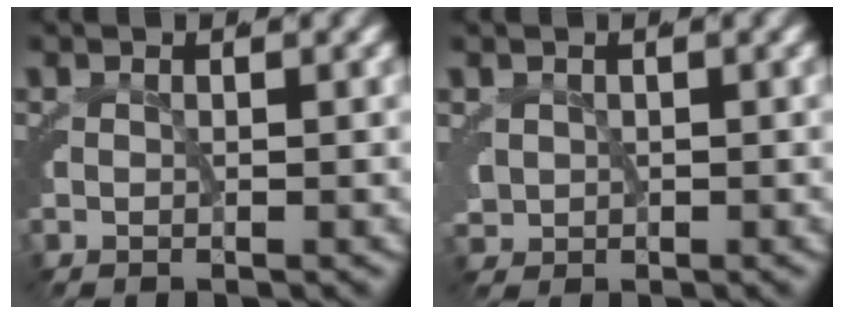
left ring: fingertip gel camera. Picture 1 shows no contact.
{"total": 1.9, "force": [0.2, 1.8, 0.5], "torque": [-0.031, -0.015, 0.014]}